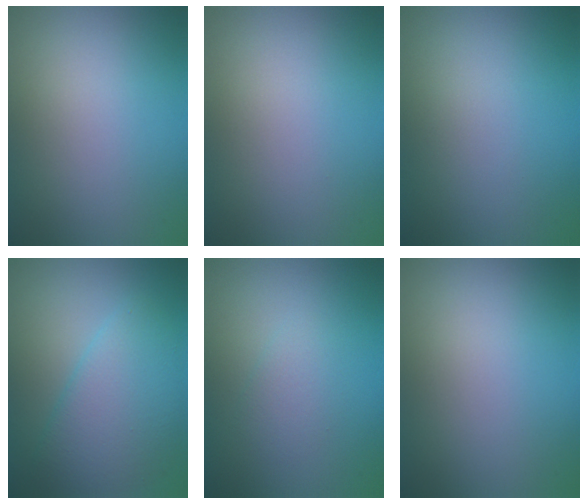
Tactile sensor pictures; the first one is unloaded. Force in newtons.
{"total": 0.0}
{"total": 0.0}
{"total": 4.9, "press": 4.9, "slide": 0.1}
{"total": 1.4, "press": 1.4, "slide": 0.0}
{"total": 0.0}